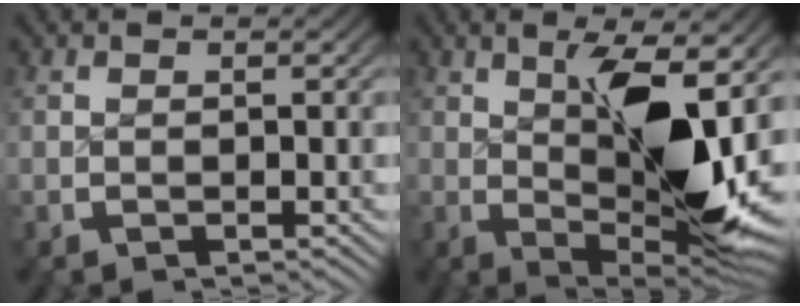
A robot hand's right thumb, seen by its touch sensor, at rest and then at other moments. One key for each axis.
{"total": 11.8, "fx": 0.1, "fy": 4.9, "fz": 10.7, "tx": -0.186, "ty": -0.025, "tz": 0.021}